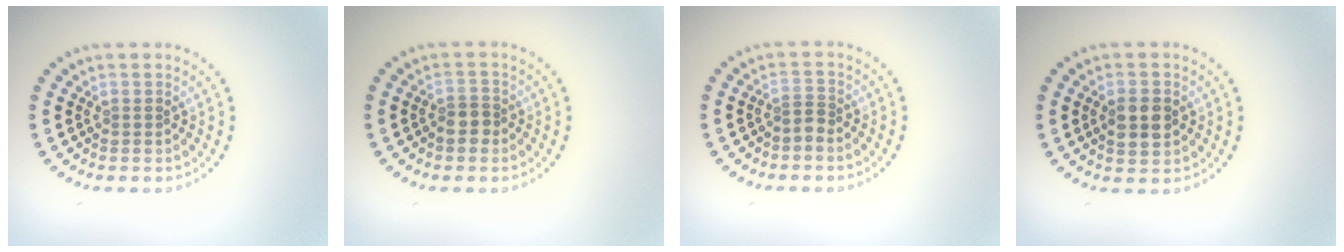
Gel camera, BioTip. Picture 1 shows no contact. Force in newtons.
{"total": 1.9, "press": 1.7, "slide": 0.8}
{"total": 1.2, "press": 0.8, "slide": 0.9}
{"total": 3.2, "press": 3.2, "slide": 0.2}